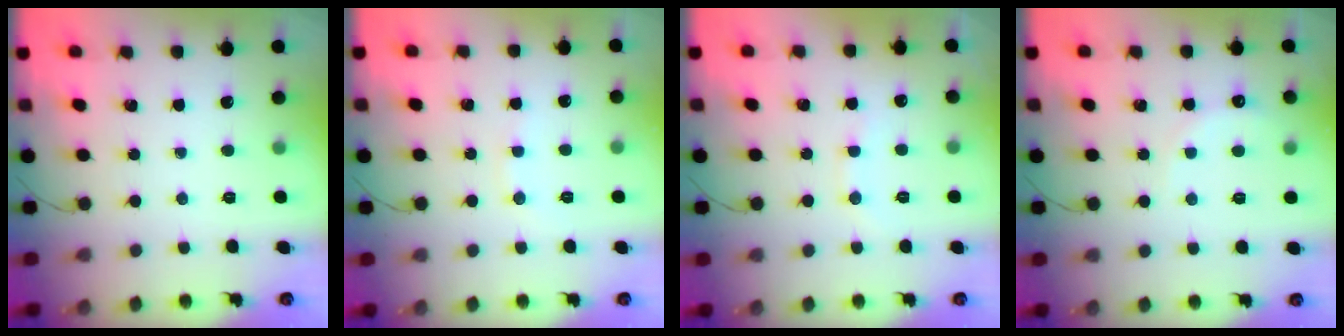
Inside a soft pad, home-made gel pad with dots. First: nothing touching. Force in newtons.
{"total": 5.4, "press": 5.3, "slide": 1.4}
{"total": 7.7, "press": 7.6, "slide": 1.1}
{"total": 5.9, "press": 5.8, "slide": 1.3}